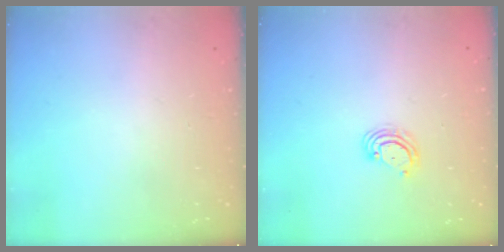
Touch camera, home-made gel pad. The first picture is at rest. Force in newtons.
{"total": 5.5, "press": 5.5, "slide": 0.6}